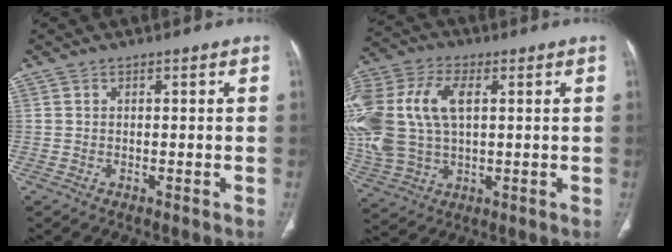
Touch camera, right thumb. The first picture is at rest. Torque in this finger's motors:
{"motor_torque": [2.48, 2.53, 2.39, 0.38, 0.87]}